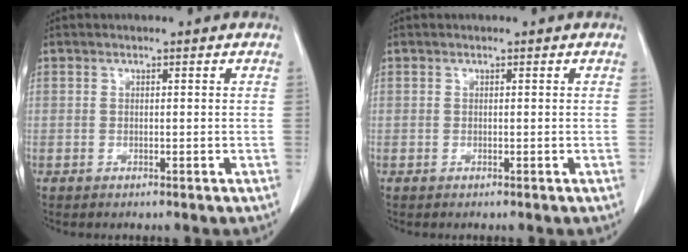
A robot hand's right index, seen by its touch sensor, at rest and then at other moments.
{"total": 0.0}